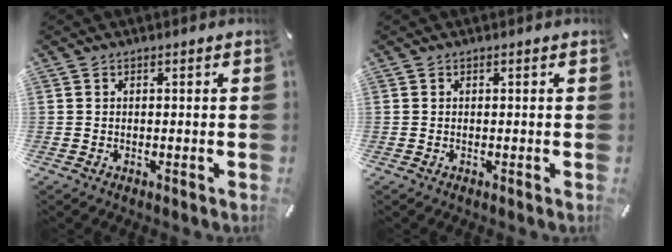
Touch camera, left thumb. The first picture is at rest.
{"total": 0.0}